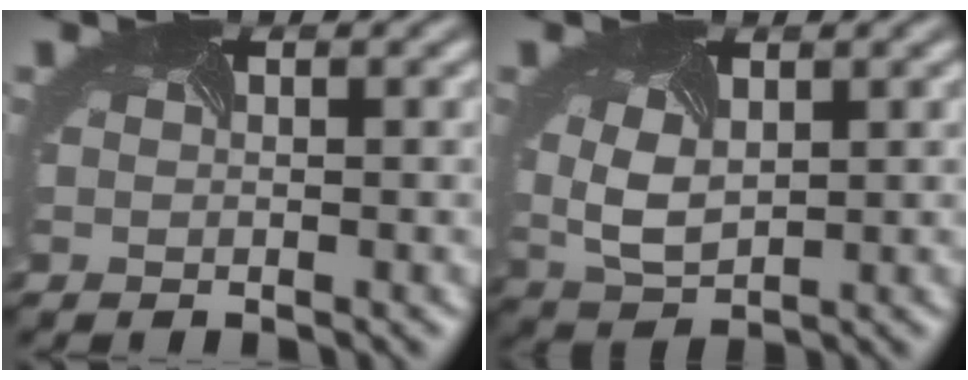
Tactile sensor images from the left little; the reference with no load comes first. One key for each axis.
{"total": 3.1, "fx": 0.7, "fy": 1.9, "fz": 2.4, "tx": -0.068, "ty": -0.003, "tz": 0.020}